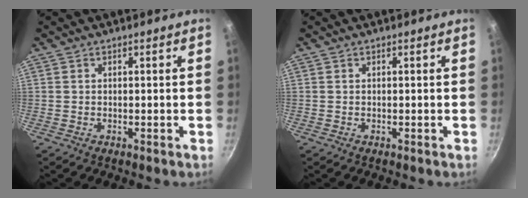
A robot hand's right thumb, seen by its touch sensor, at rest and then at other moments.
{"total": 0.0}